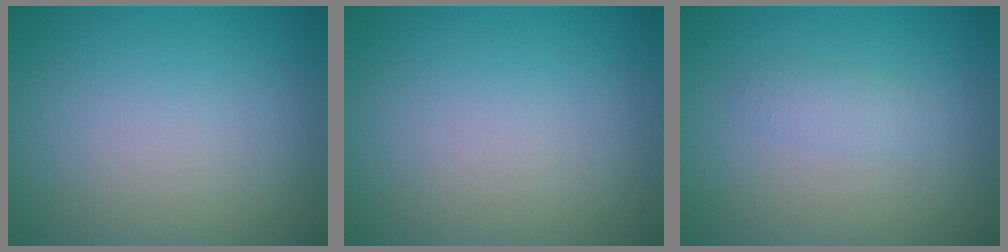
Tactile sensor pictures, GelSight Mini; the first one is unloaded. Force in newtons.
{"total": 0.0}
{"total": 1.2, "press": 1.2, "slide": 0.1}